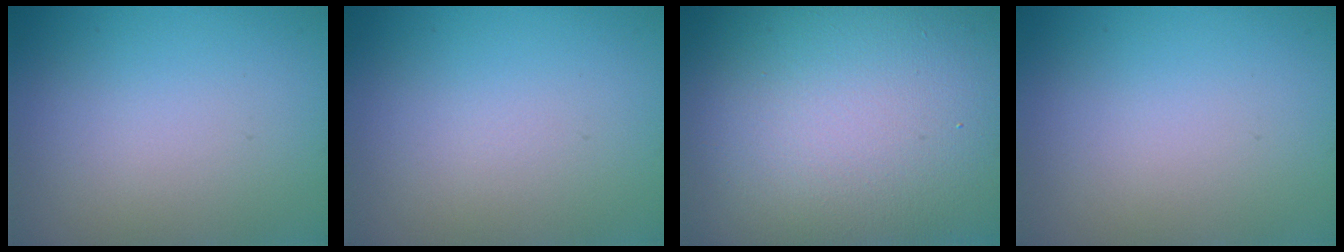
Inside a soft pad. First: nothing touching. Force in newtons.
{"total": 0.0}
{"total": 20.7, "press": 20.7, "slide": 1.2}
{"total": 0.0}